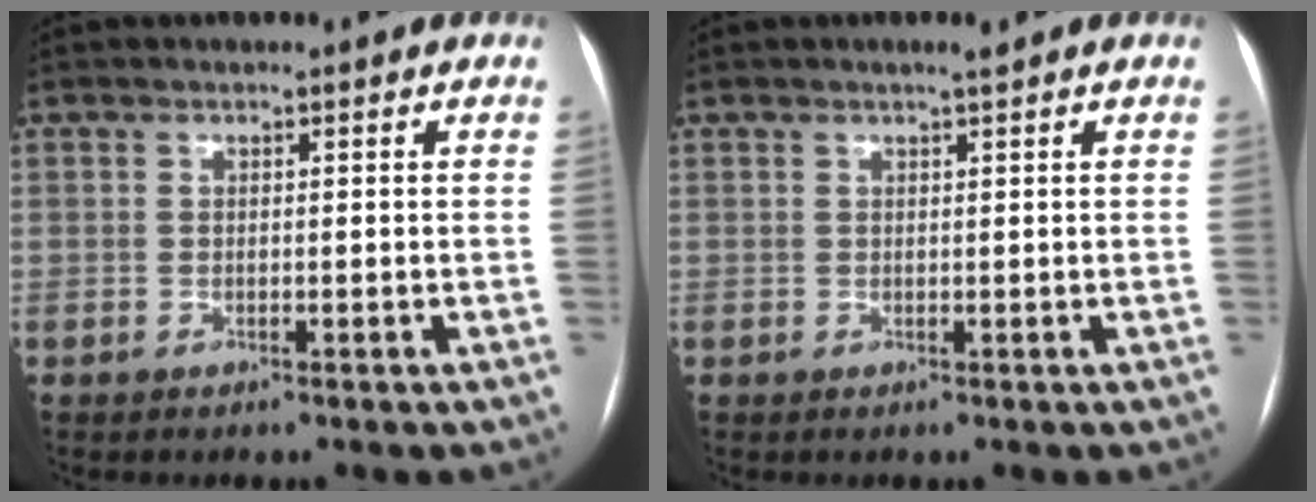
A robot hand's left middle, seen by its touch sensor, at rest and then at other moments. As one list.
[{"total": 1.2, "force": [0.8, -0.2, 0.8], "torque": [-0.017, 0.001, 0.016]}]